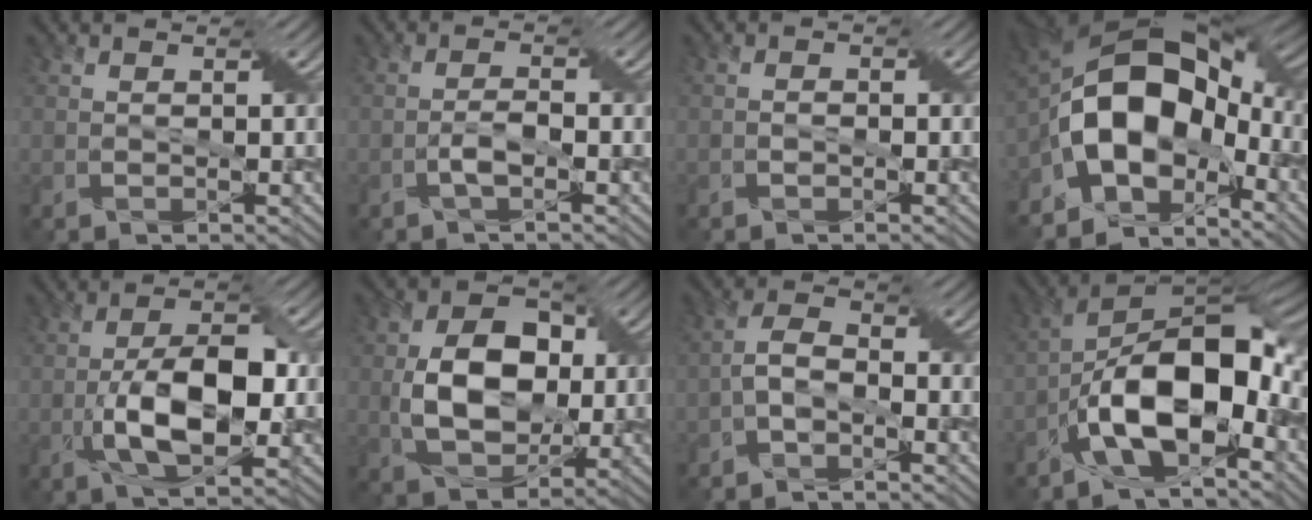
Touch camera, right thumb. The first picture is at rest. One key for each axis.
{"total": 2.1, "fx": -1.2, "fy": 0.5, "fz": 1.7, "tx": -0.037, "ty": 0.008, "tz": -0.026}
{"total": 0.8, "fx": -0.5, "fy": 0.5, "fz": 0.4, "tx": -0.009, "ty": 0.002, "tz": -0.008}
{"total": 15.5, "fx": -4.1, "fy": 10.3, "fz": 10.9, "tx": -0.188, "ty": 0.002, "tz": -0.088}
{"total": 10.2, "fx": -2.2, "fy": 4.6, "fz": 8.8, "tx": -0.160, "ty": 0.005, "tz": -0.041}
{"total": 10.5, "fx": 0.1, "fy": 7.4, "fz": 7.4, "tx": -0.149, "ty": 0.004, "tz": 0.003}
{"total": 3.6, "fx": -1.9, "fy": 1.9, "fz": 2.4, "tx": -0.053, "ty": 0.014, "tz": -0.044}
{"total": 15.1, "fx": -5.1, "fy": 7.2, "fz": 12.3, "tx": -0.209, "ty": -0.005, "tz": -0.105}